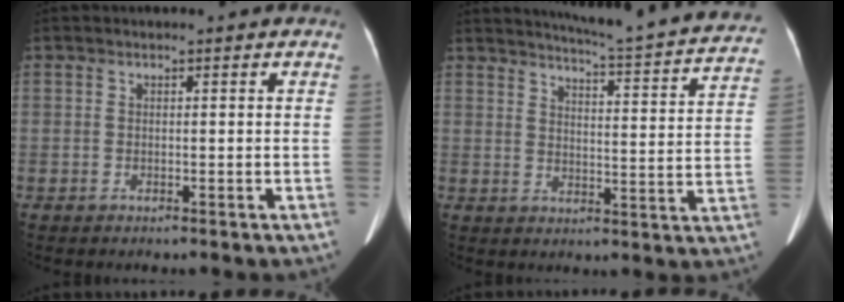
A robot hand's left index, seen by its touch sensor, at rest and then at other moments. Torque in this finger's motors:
{"motor_torque": [-0.30, -0.88, 0.00, 0.02]}